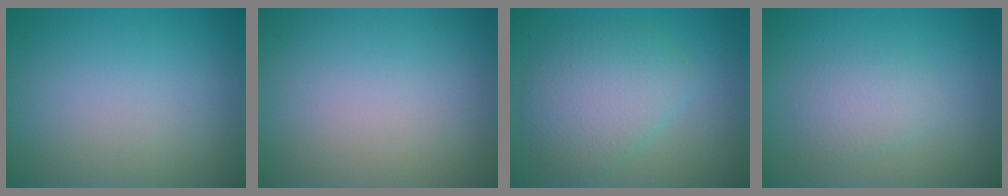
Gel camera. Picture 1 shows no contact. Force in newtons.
{"total": 0.0}
{"total": 5.0, "press": 5.0, "slide": 0.1}
{"total": 2.0, "press": 2.0, "slide": 0.1}